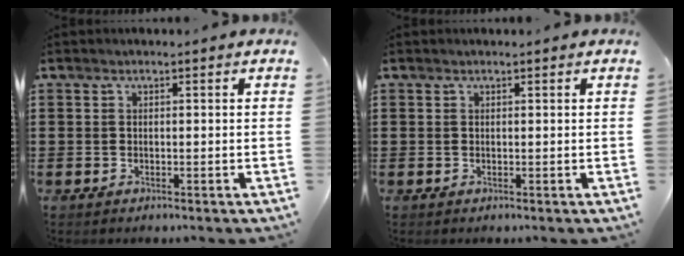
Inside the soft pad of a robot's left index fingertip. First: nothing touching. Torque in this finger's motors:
{"motor_torque": [0.09, -0.03, -0.03, 0.01]}